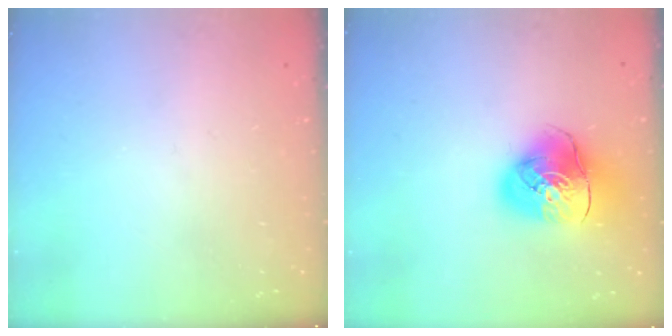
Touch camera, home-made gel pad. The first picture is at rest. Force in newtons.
{"total": 14.3, "press": 14.1, "slide": 2.2}